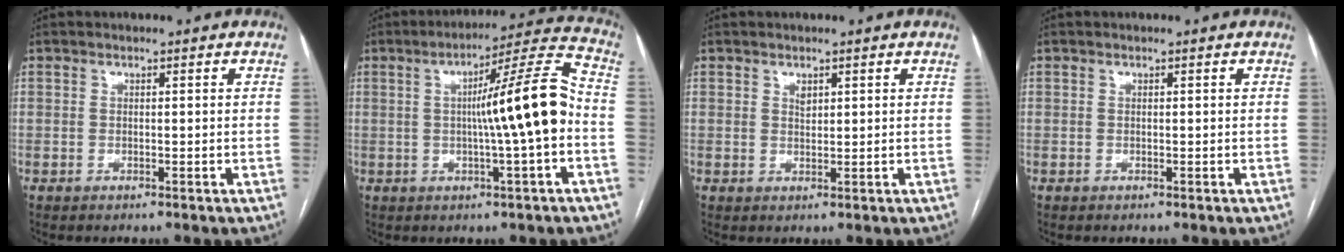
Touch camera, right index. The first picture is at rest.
{"total": 12.8, "force": [-0.9, -0.6, 12.7], "torque": [-0.191, 0.019, -0.020]}
{"total": 1.2, "force": [0.7, 0.7, 0.8], "torque": [-0.012, -0.001, 0.014]}
{"total": 0.0}